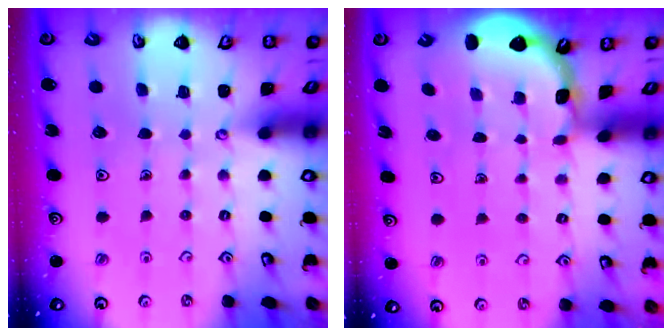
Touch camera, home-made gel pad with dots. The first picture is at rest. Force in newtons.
{"total": 1.3, "press": 1.3, "slide": 0.1}